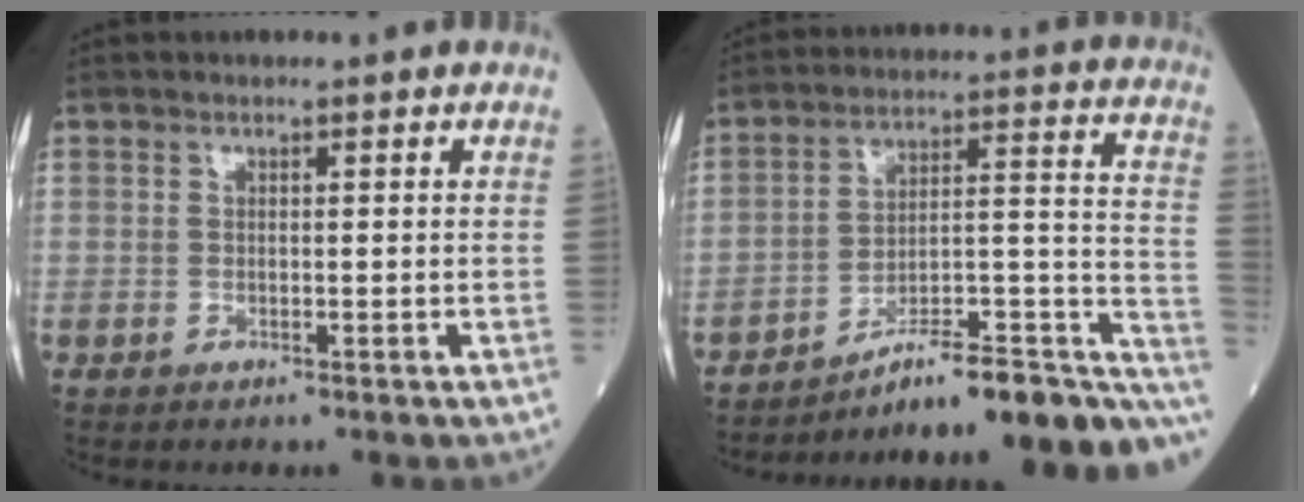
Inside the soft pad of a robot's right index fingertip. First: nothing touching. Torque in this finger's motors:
{"motor_torque": [-0.60, -0.71, 0.29, 0.06]}